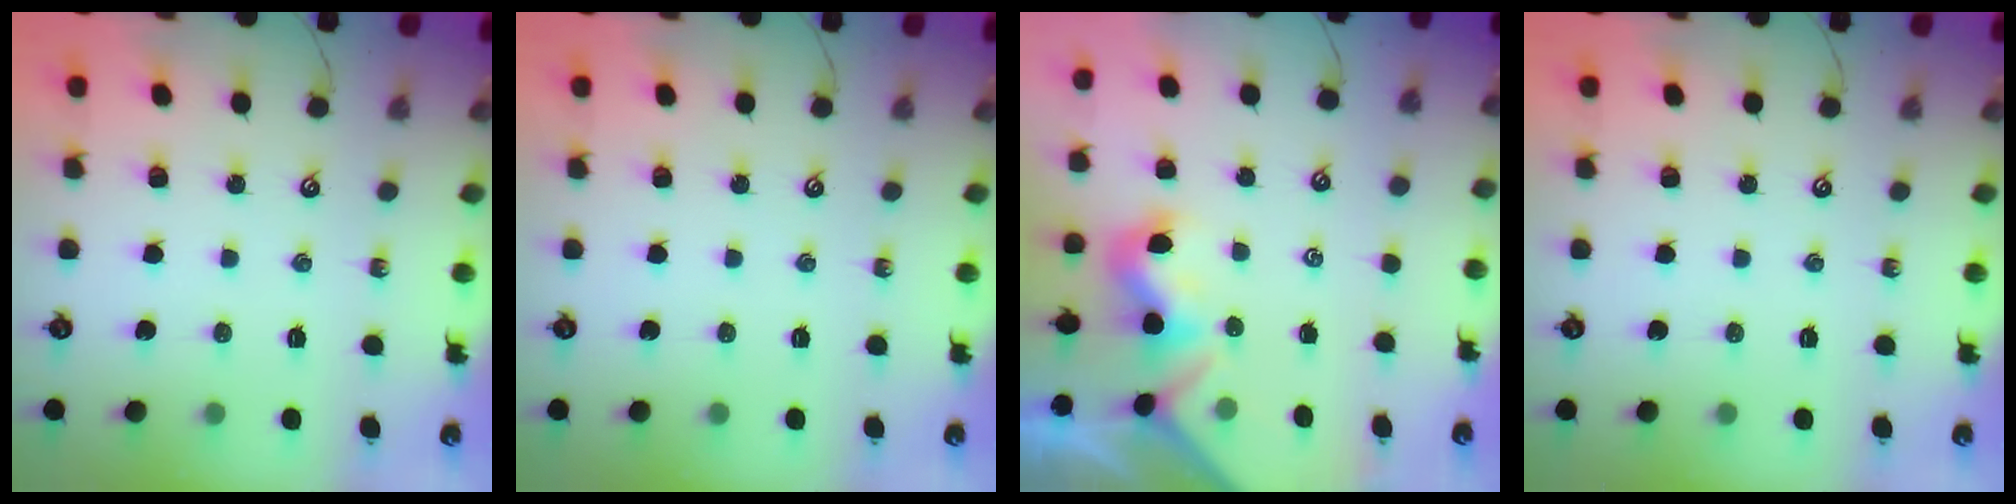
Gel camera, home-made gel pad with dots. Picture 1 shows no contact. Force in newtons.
{"total": 0.0}
{"total": 0.8, "press": 0.5, "slide": 0.6}
{"total": 0.0}